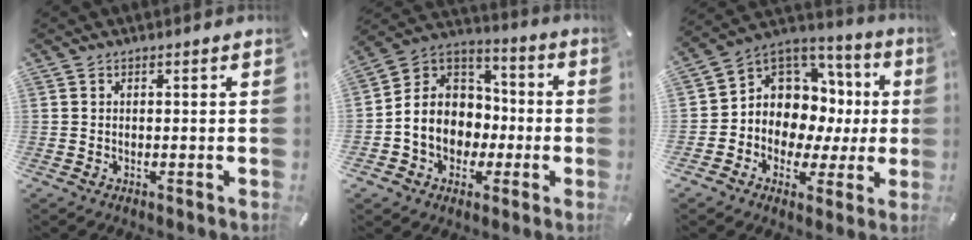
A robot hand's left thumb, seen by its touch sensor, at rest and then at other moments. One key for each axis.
{"total": 11.7, "fx": -3.0, "fy": 10.5, "fz": 4.1, "tx": -0.100, "ty": 0.004, "tz": -0.051}
{"total": 8.7, "fx": 1.3, "fy": 8.3, "fz": 2.5, "tx": -0.039, "ty": -0.046, "tz": 0.031}